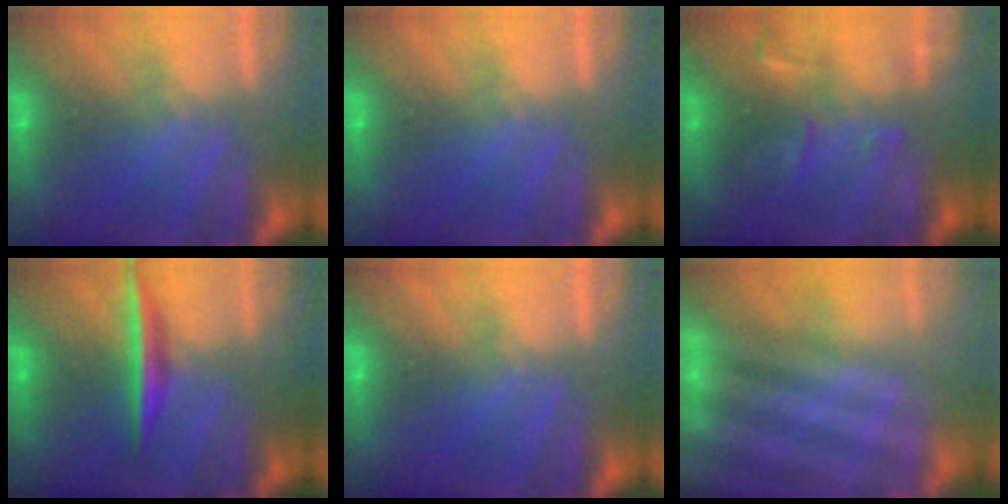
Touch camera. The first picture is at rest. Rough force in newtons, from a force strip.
{"total": 0.0}
{"total": 2.7}
{"total": 1.7}
{"total": 0.0}
{"total": 5.8}